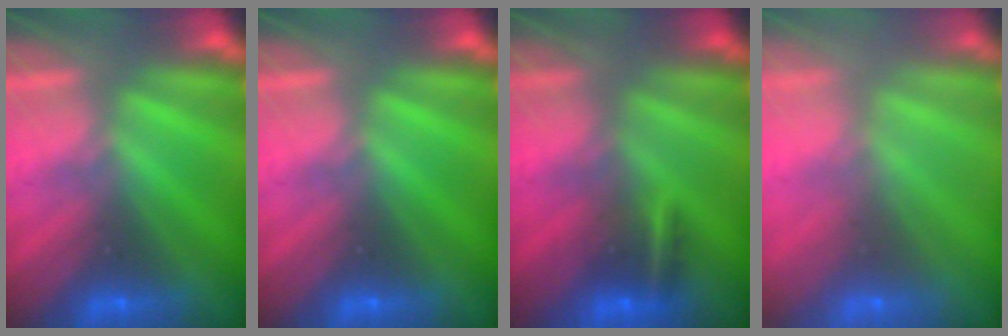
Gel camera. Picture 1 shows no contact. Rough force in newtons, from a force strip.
{"total": 0.0}
{"total": 8.6}
{"total": 5.7}